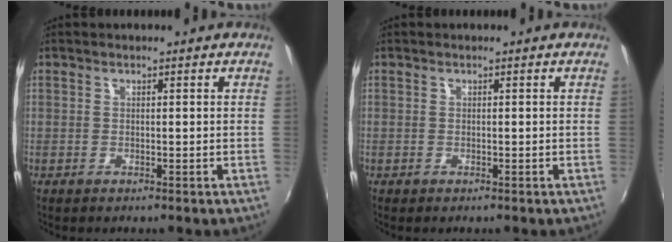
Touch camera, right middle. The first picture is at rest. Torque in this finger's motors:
{"motor_torque": [0.68, -1.34, 0.05, 0.02]}